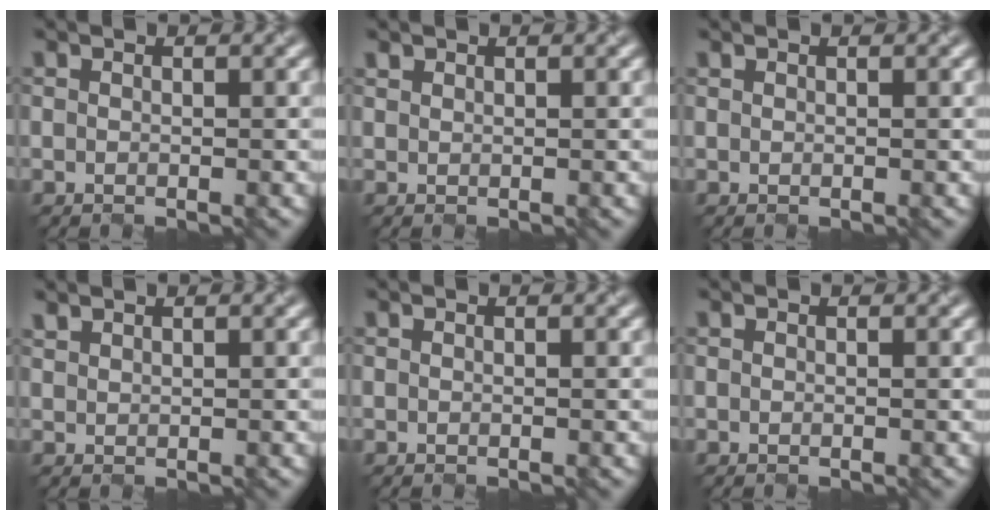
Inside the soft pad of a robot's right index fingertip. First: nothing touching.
{"total": 0.5, "force": [0.3, -0.2, -0.4], "torque": [-0.003, 0.004, 0.015]}
{"total": 0.0}
{"total": 0.7, "force": [0.7, -0.1, -0.1], "torque": [0.001, 0.005, 0.018]}
{"total": 0.0}
{"total": 0.0}